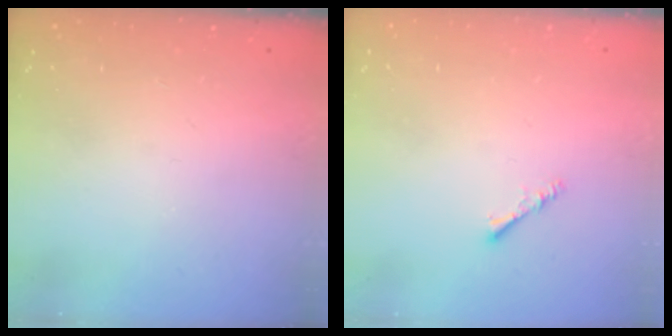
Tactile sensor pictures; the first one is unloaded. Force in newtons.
{"total": 1.9, "press": 1.9, "slide": 0.4}